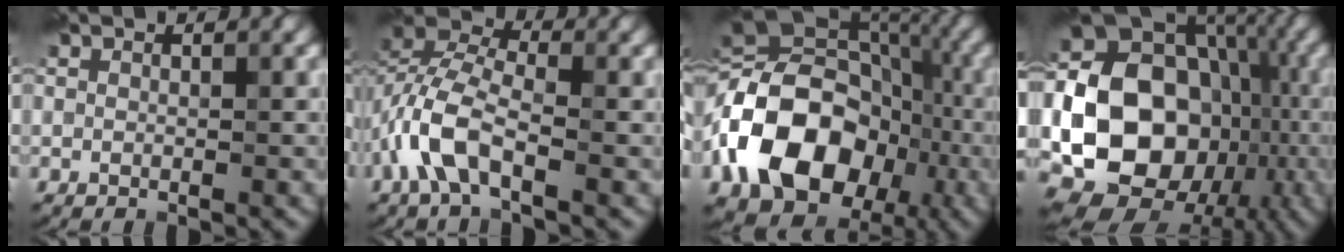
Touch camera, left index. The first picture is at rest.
{"total": 5.8, "force": [-2.9, 2.4, 4.5], "torque": [-0.103, 0.012, -0.065]}
{"total": 16.4, "force": [-4.9, 11.7, 10.4], "torque": [-0.212, 0.013, -0.100]}
{"total": 20.8, "force": [-2.9, 17.4, 11.0], "torque": [-0.181, 0.001, -0.076]}